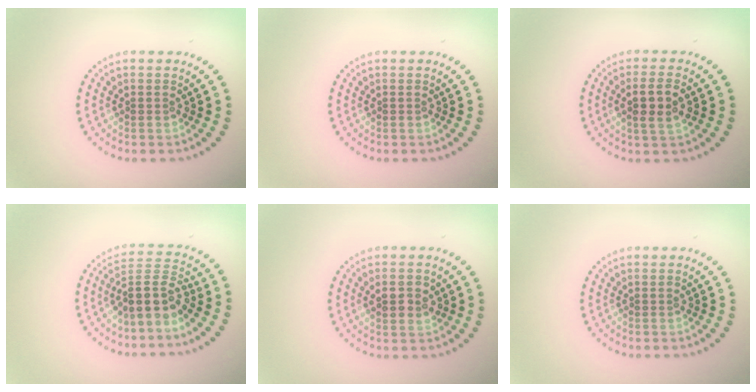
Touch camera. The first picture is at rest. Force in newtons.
{"total": 0.0}
{"total": 2.8, "press": 2.6, "slide": 1.0}
{"total": 4.0, "press": 3.1, "slide": 2.5}
{"total": 2.3, "press": 2.2, "slide": 0.6}
{"total": 0.0}